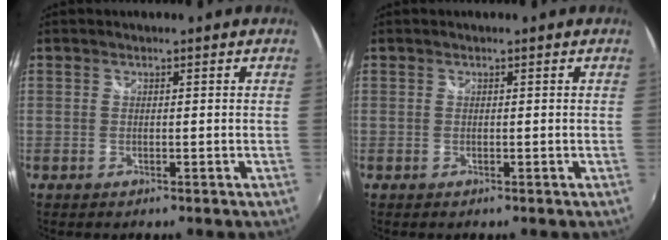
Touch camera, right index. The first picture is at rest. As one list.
[{"total": 0.0}]